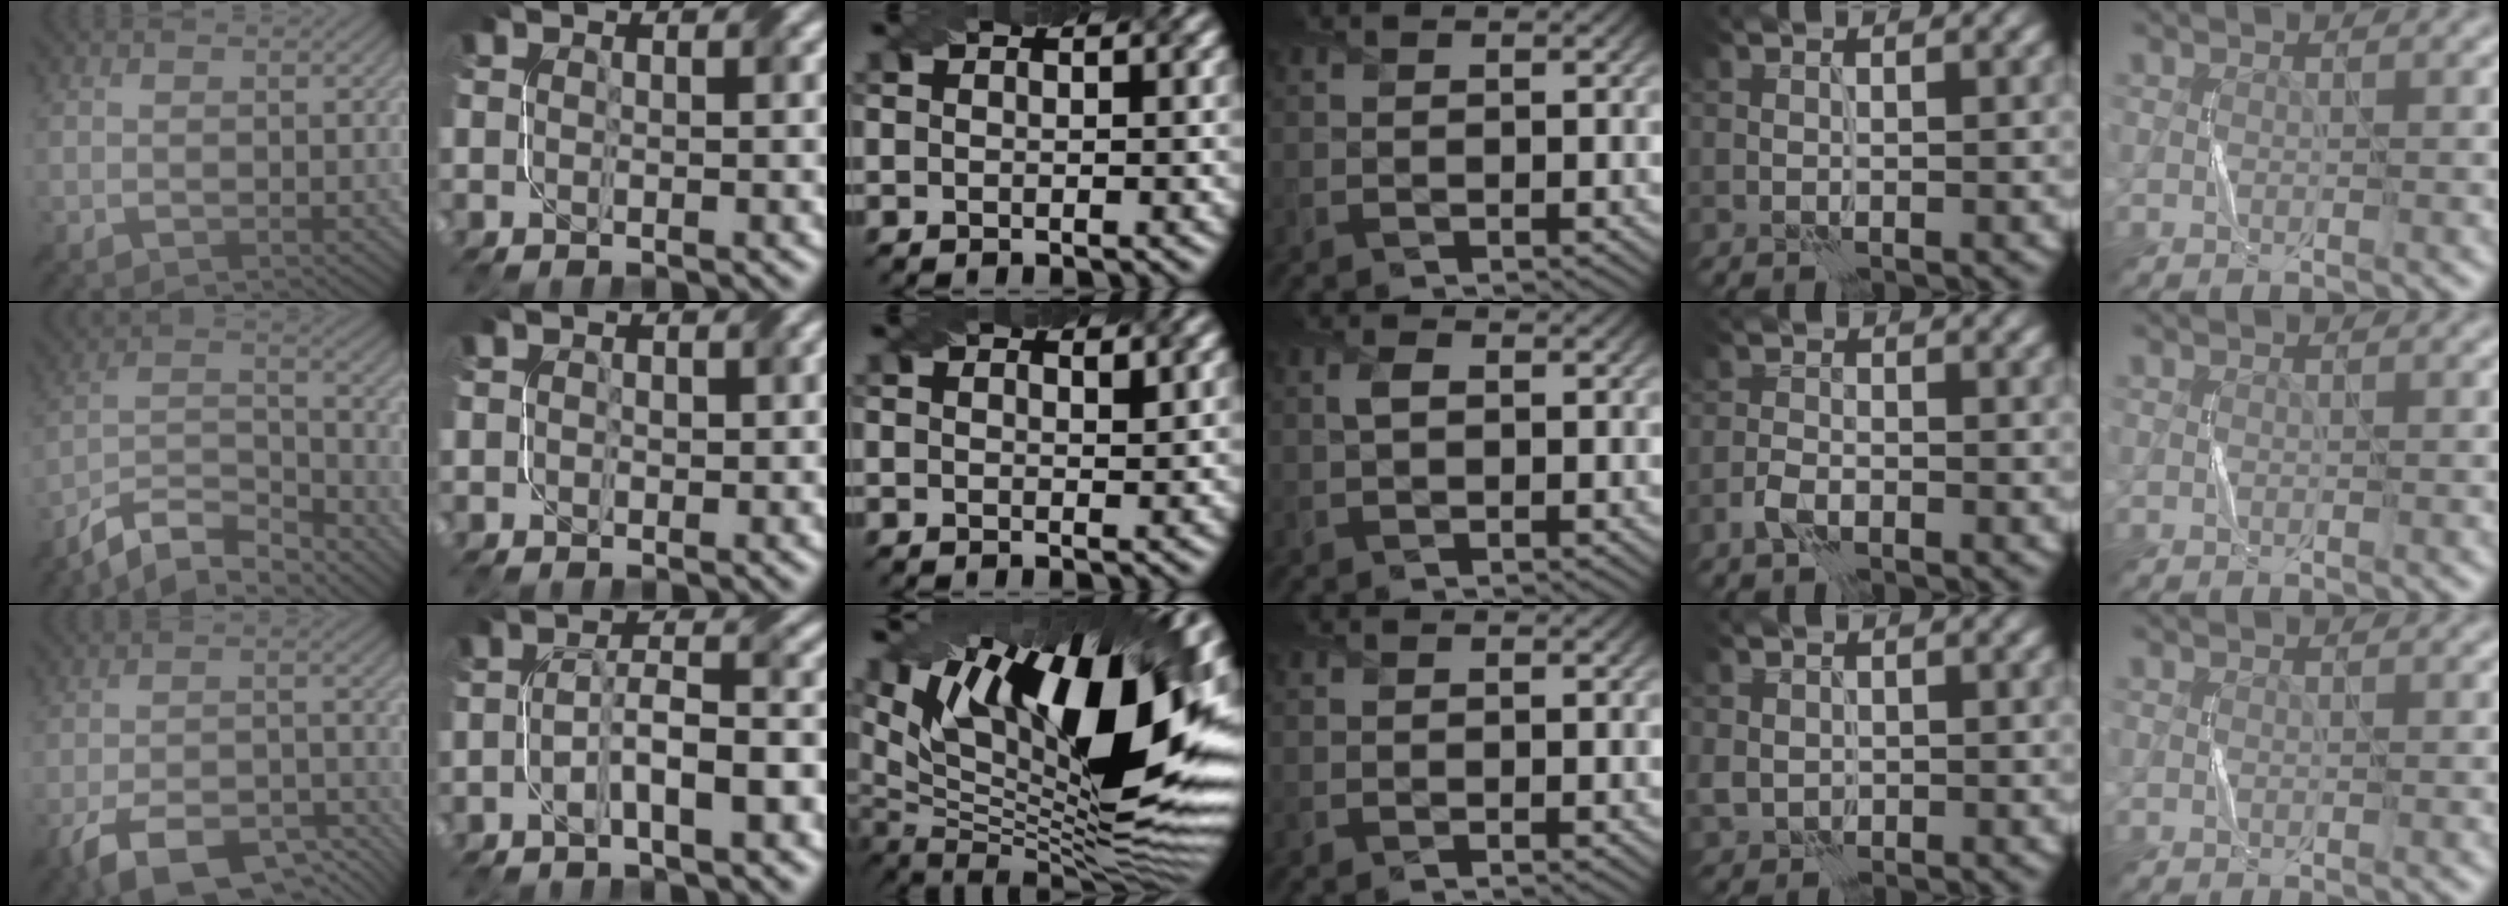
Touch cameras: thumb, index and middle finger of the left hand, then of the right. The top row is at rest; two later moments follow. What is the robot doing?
{"motion": "twist", "object": "screw"}